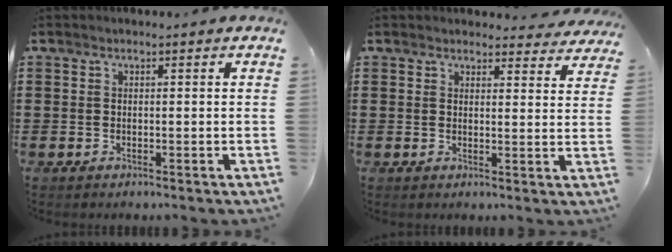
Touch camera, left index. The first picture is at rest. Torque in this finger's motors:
{"motor_torque": [2.14, 0.00, 0.36, 0.01]}